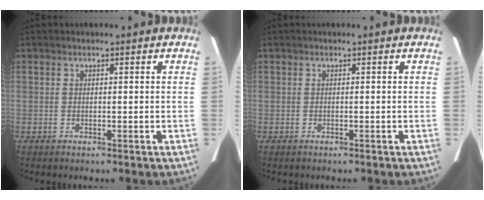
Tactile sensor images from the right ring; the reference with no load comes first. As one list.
[{"total": 0.0}]